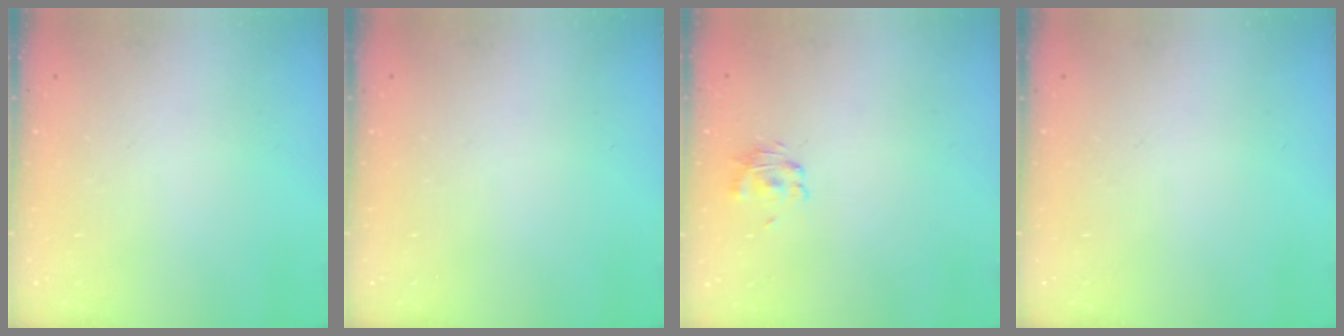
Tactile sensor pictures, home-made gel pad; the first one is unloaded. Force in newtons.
{"total": 0.0}
{"total": 2.9, "press": 2.8, "slide": 0.7}
{"total": 0.0}